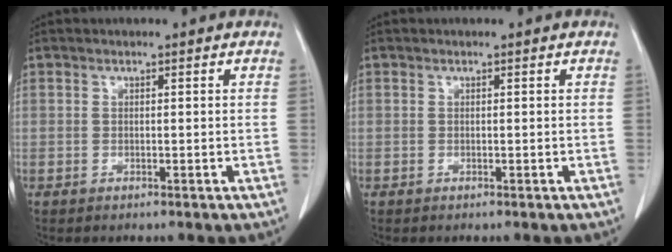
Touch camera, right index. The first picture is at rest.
{"total": 0.0}